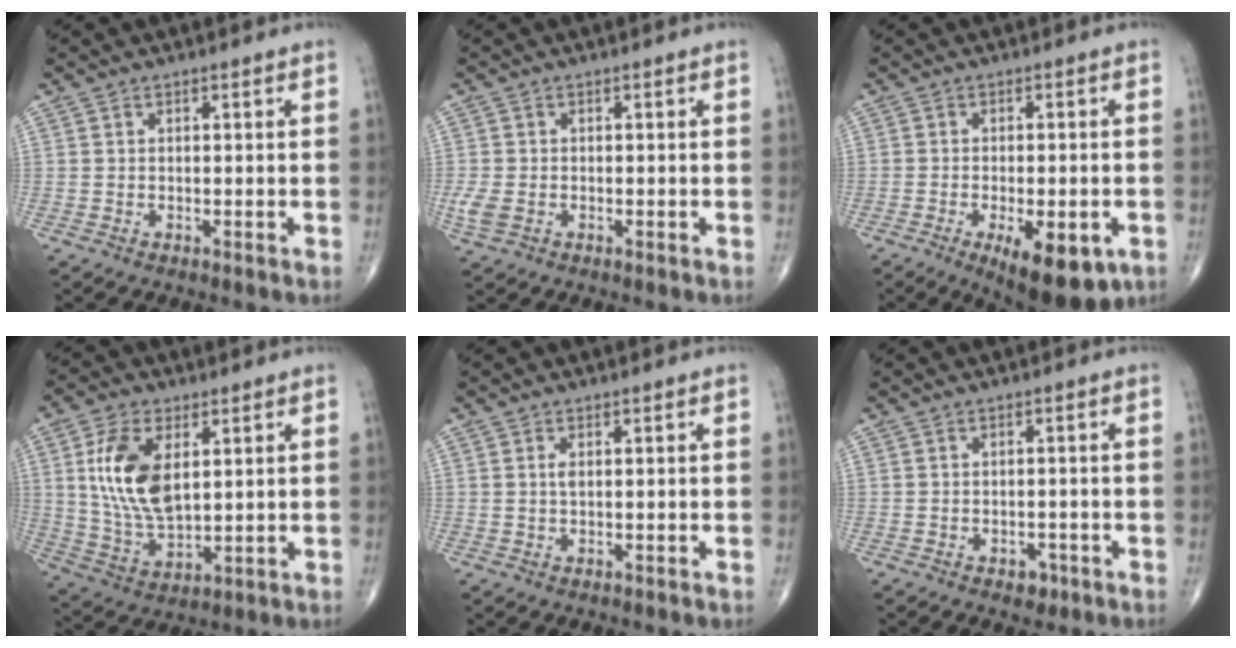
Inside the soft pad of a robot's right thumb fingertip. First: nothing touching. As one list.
[{"total": 3.1, "force": [-0.8, 2.2, 2.1], "torque": [-0.058, 0.002, -0.013]}, {"total": 12.7, "force": [-5.4, 5.1, 10.3], "torque": [-0.133, -0.003, -0.068]}, {"total": 13.9, "force": [3.5, 7.5, 11.2], "torque": [-0.213, -0.017, 0.076]}, {"total": 1.2, "force": [0.3, 0.4, 1.0], "torque": [-0.022, 0.000, 0.007]}, {"total": 2.2, "force": [-1.2, 1.5, 1.1], "torque": [-0.004, 0.005, -0.013]}]